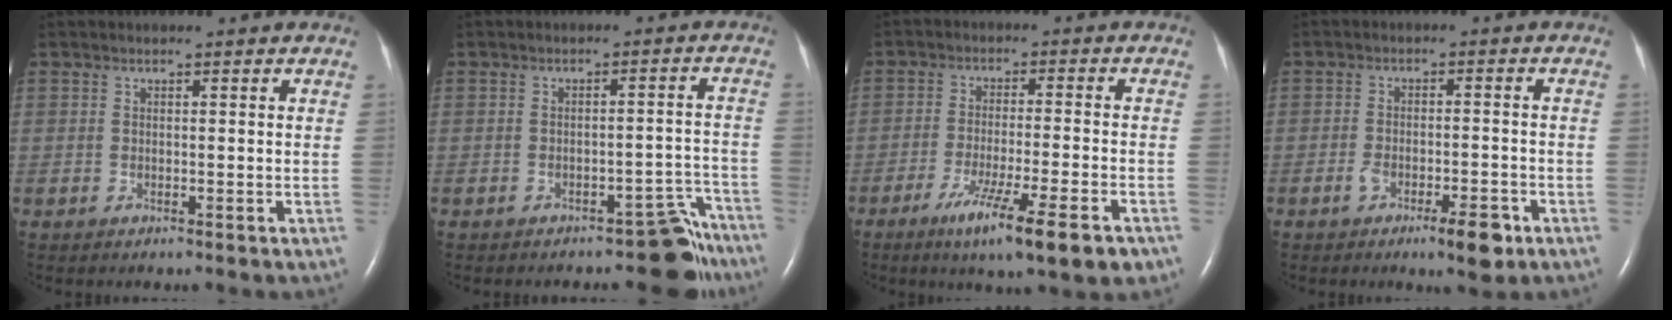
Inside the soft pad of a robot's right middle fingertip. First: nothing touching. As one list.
[{"total": 5.5, "force": [-4.9, 2.0, 1.5], "torque": [0.012, 0.036, -0.064]}, {"total": 12.4, "force": [-7.4, 0.5, 9.9], "torque": [-0.143, -0.029, -0.110]}, {"total": 5.8, "force": [-3.3, 1.5, 4.5], "torque": [-0.068, -0.001, -0.047]}]